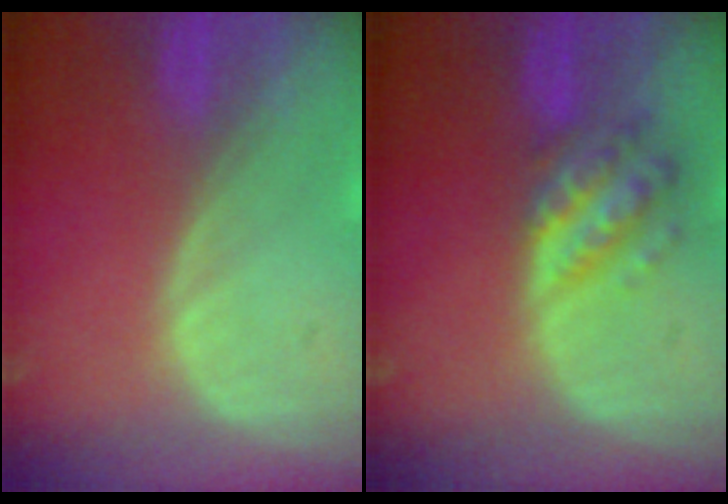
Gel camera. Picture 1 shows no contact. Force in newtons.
{"total": 6.4, "press": 5.7, "slide": 2.8}